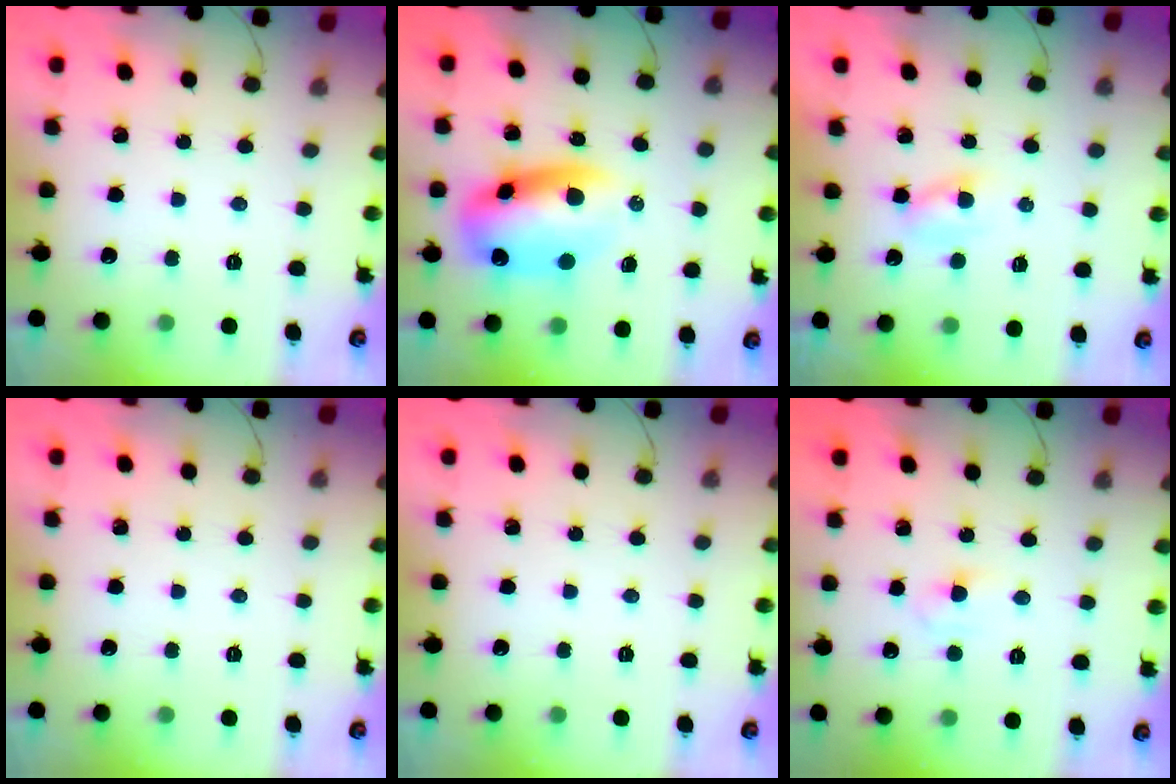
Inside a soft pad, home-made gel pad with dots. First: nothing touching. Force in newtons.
{"total": 11.9, "press": 11.5, "slide": 3.2}
{"total": 2.0, "press": 1.8, "slide": 0.9}
{"total": 0.0}
{"total": 0.0}
{"total": 3.3, "press": 3.1, "slide": 1.1}